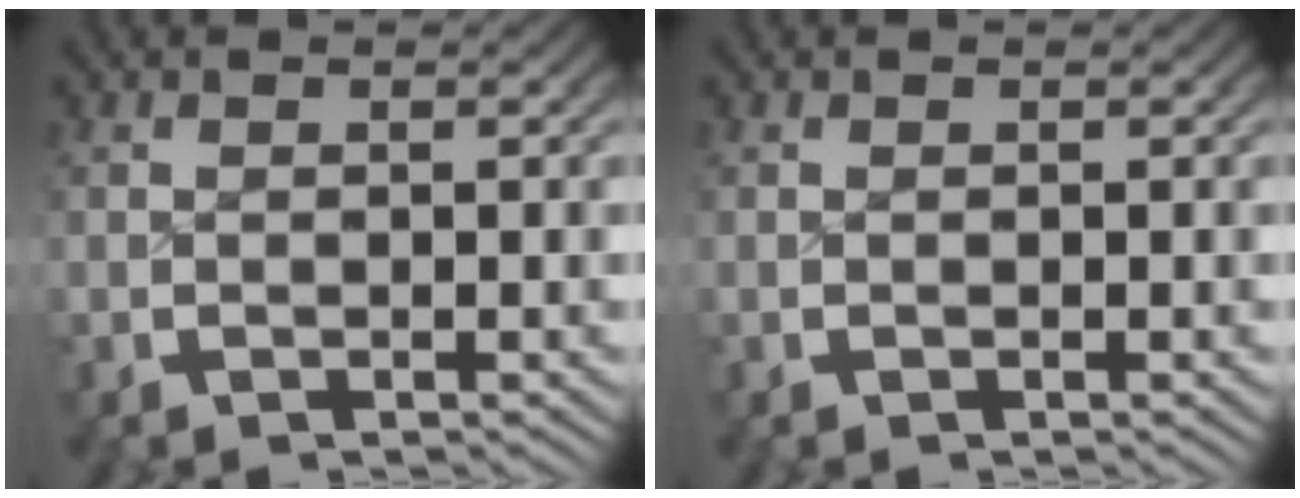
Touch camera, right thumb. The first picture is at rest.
{"total": 0.0}